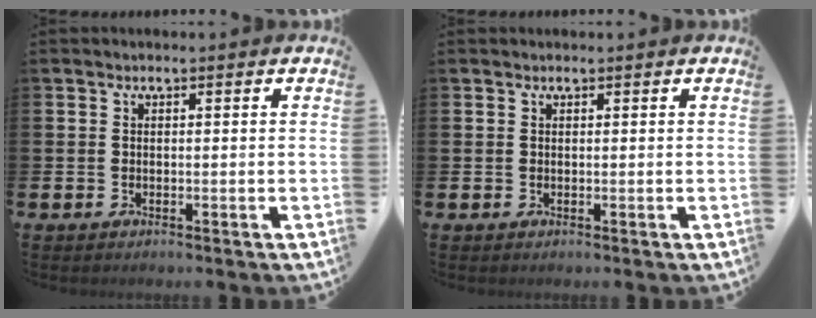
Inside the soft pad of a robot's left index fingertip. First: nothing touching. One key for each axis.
{"total": 0.0}